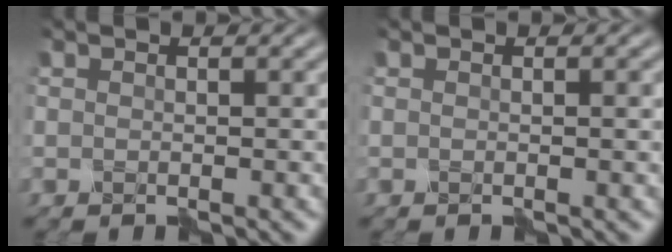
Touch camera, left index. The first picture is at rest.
{"total": 0.7, "force": [0.0, 0.1, 0.7], "torque": [-0.008, 0.002, -0.001]}